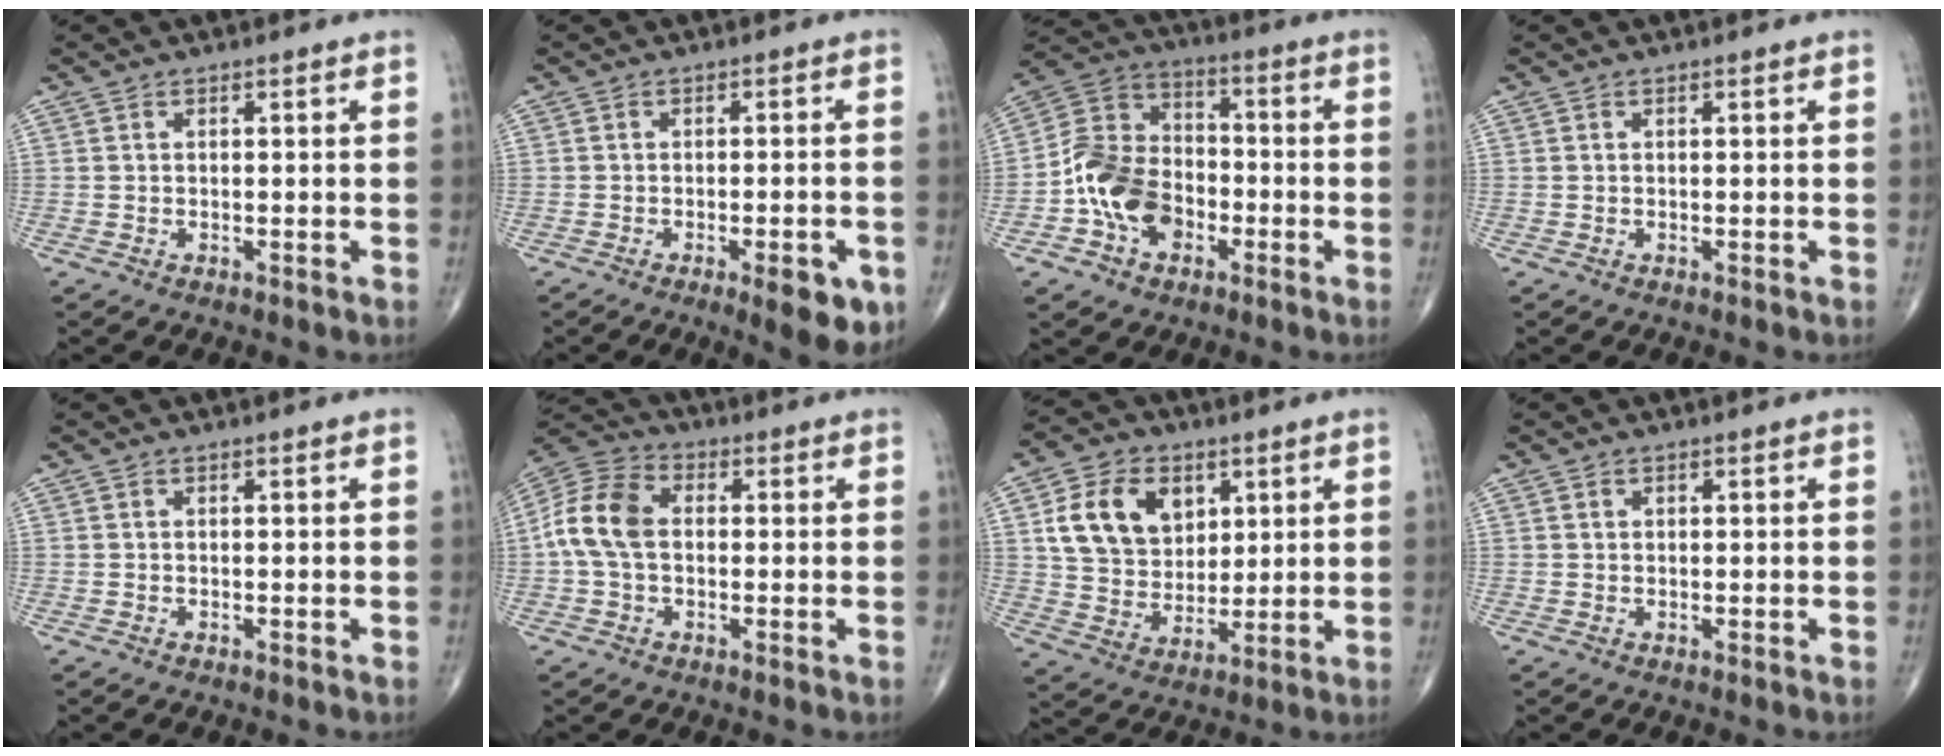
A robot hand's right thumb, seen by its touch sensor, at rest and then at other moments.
{"total": 7.7, "force": [-3.4, 2.5, 6.4], "torque": [-0.069, 0.003, -0.038]}
{"total": 13.2, "force": [-4.3, 9.7, 7.9], "torque": [-0.120, 0.039, -0.085]}
{"total": 0.0}
{"total": 0.0}
{"total": 10.8, "force": [0.1, 7.3, 7.9], "torque": [-0.162, 0.031, -0.006]}
{"total": 14.3, "force": [4.8, 10.7, 8.2], "torque": [-0.113, -0.013, 0.090]}
{"total": 0.6, "force": [0.2, 0.5, 0.1], "torque": [0.002, 0.000, 0.004]}